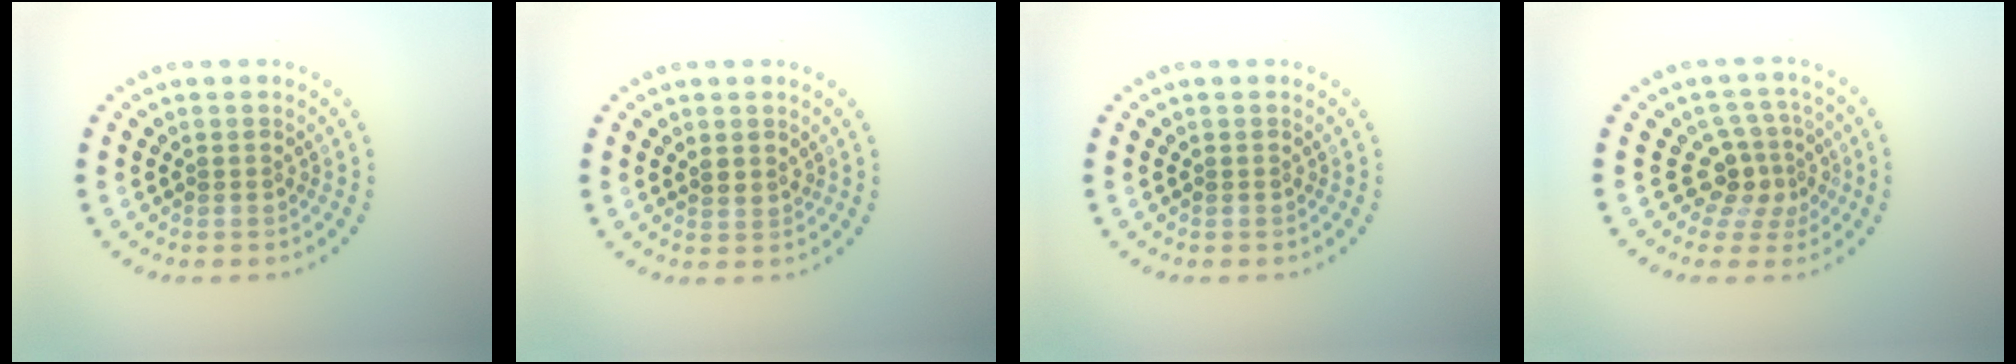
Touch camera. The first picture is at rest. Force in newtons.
{"total": 0.8, "press": 0.6, "slide": 0.5}
{"total": 0.0}
{"total": 3.3, "press": 2.4, "slide": 2.3}